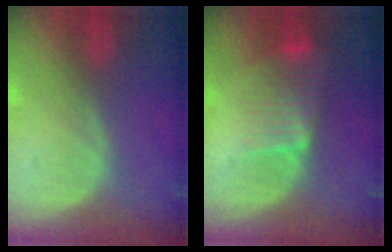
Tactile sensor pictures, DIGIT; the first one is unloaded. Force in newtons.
{"total": 7.0, "press": 6.3, "slide": 3.1}